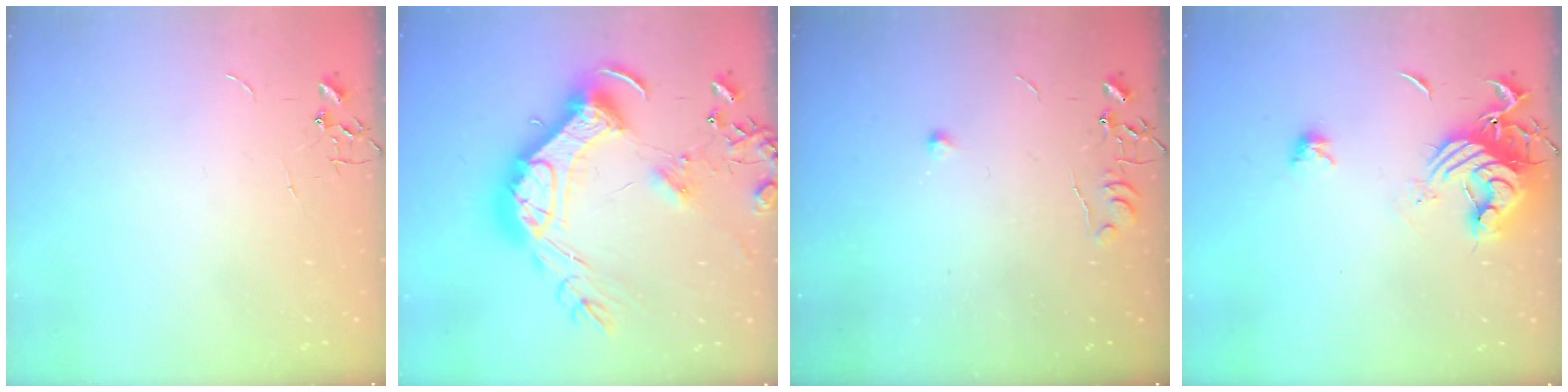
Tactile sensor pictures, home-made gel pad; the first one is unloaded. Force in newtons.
{"total": 27.8, "press": 27.6, "slide": 3.0}
{"total": 6.5, "press": 6.5, "slide": 0.8}
{"total": 12.8, "press": 12.8, "slide": 1.0}